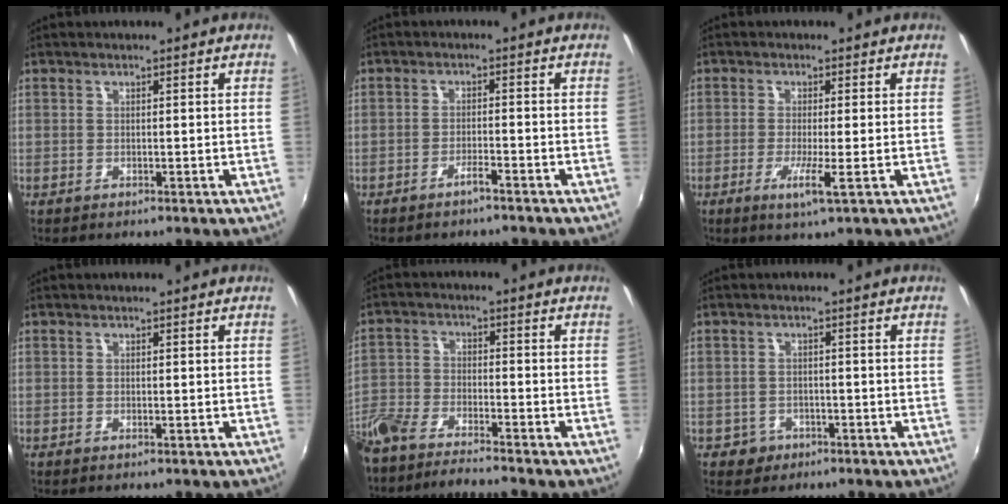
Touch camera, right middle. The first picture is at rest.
{"total": 2.4, "force": [-2.1, 0.2, 1.0], "torque": [-0.031, 0.000, -0.034]}
{"total": 4.2, "force": [-1.6, -0.5, 3.8], "torque": [-0.082, -0.015, -0.034]}
{"total": 0.0}
{"total": 10.6, "force": [-9.2, 1.8, 4.9], "torque": [-0.128, -0.021, -0.178]}
{"total": 3.5, "force": [-1.6, 3.0, 0.6], "torque": [-0.022, 0.001, -0.023]}